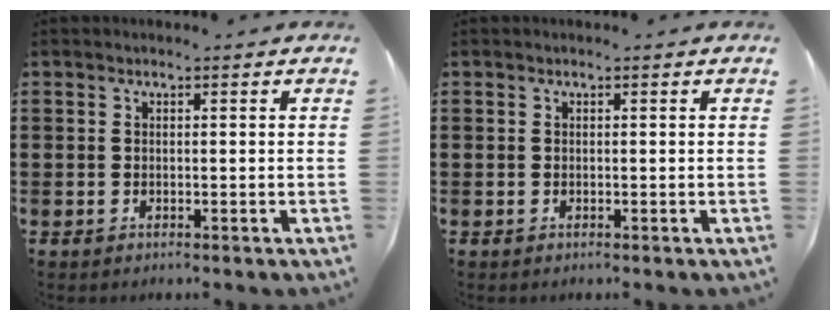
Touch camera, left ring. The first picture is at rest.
{"total": 0.0}